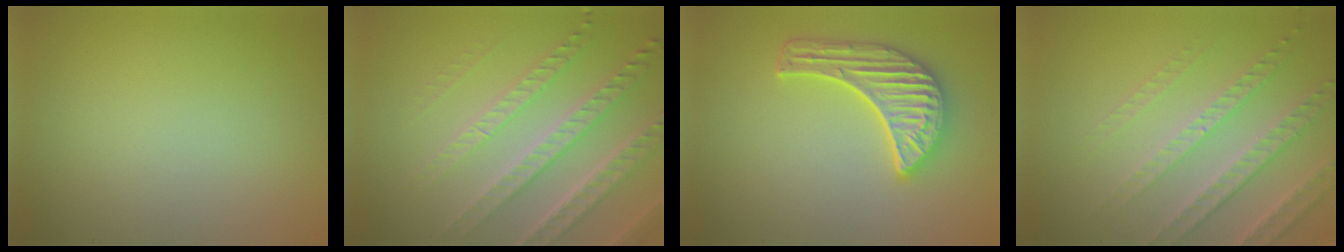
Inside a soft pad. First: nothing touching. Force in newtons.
{"total": 6.1, "press": 4.6, "slide": 4.0}
{"total": 5.0, "press": 4.3, "slide": 2.7}
{"total": 3.9, "press": 3.9, "slide": 0.3}